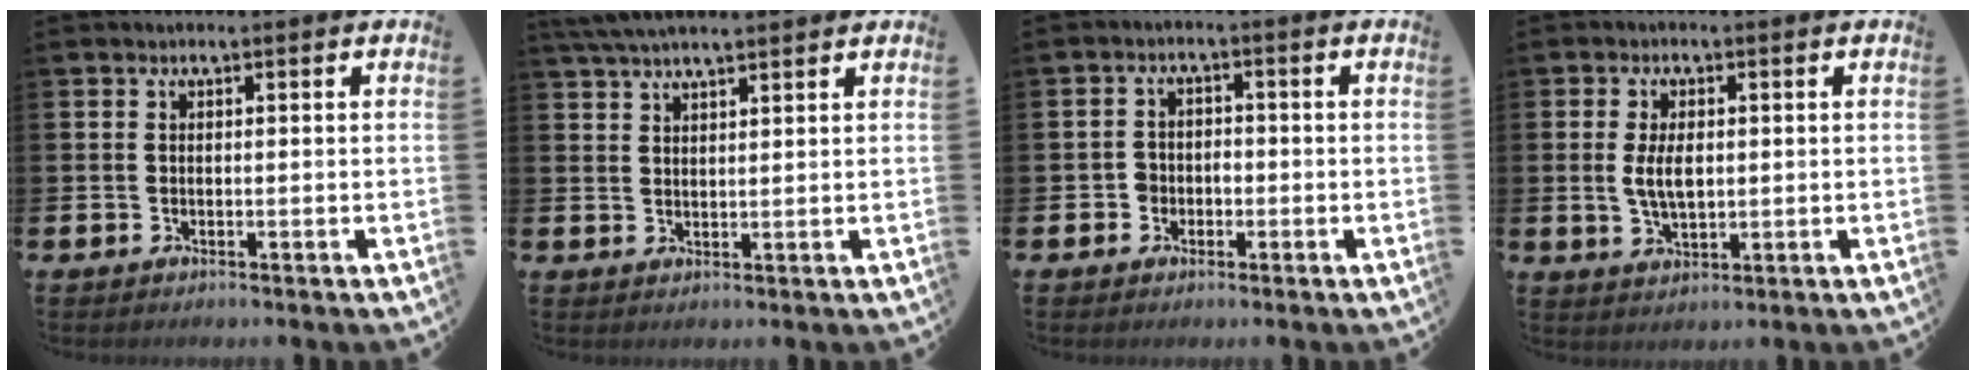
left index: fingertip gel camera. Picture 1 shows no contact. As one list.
[{"total": 4.4, "force": [3.9, 0.6, 1.8], "torque": [-0.042, -0.007, 0.073]}, {"total": 2.4, "force": [-1.2, 2.0, 0.3], "torque": [-0.010, 0.005, -0.029]}, {"total": 4.6, "force": [0.6, 2.4, 3.9], "torque": [-0.069, 0.004, 0.006]}]